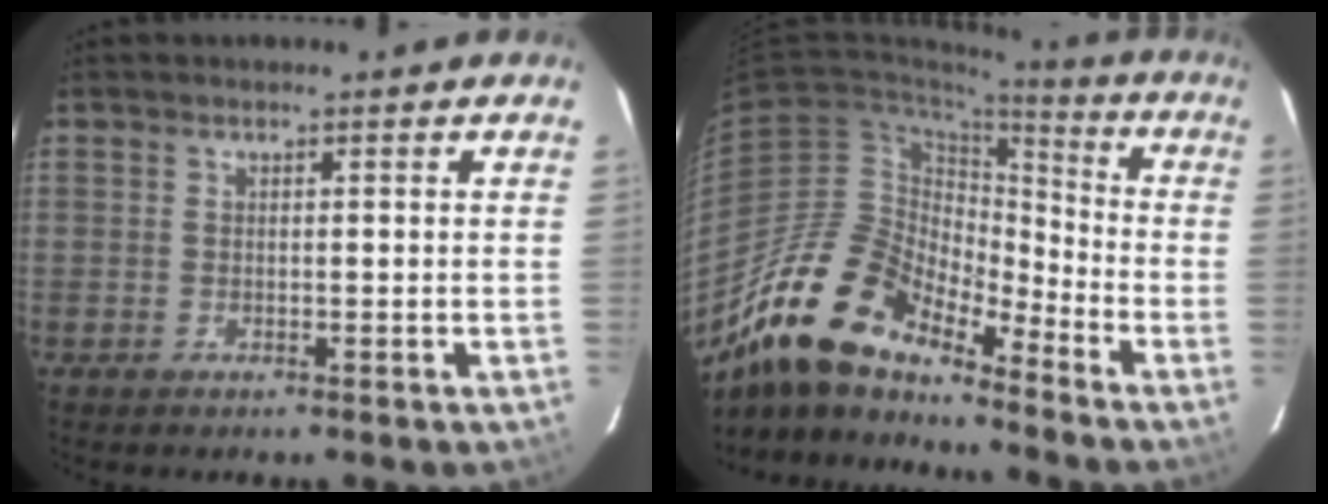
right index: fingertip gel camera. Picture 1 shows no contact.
{"total": 17.8, "force": [-14.3, 5.8, 8.9], "torque": [-0.157, -0.009, -0.275]}